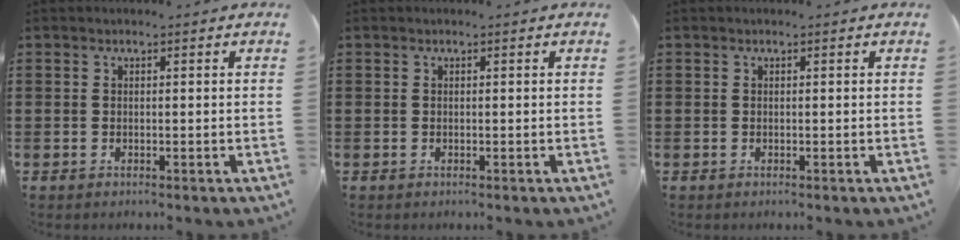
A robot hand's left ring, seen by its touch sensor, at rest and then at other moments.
{"total": 0.0}
{"total": 0.0}